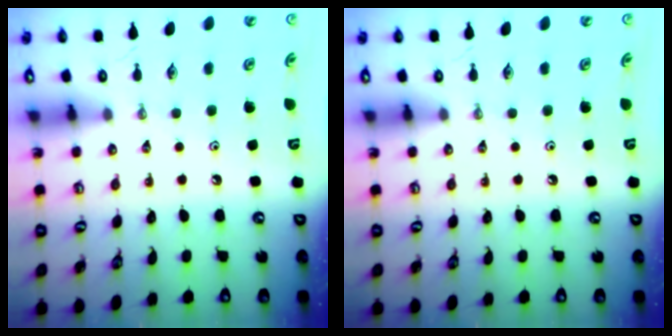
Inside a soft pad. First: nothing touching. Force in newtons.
{"total": 0.0}